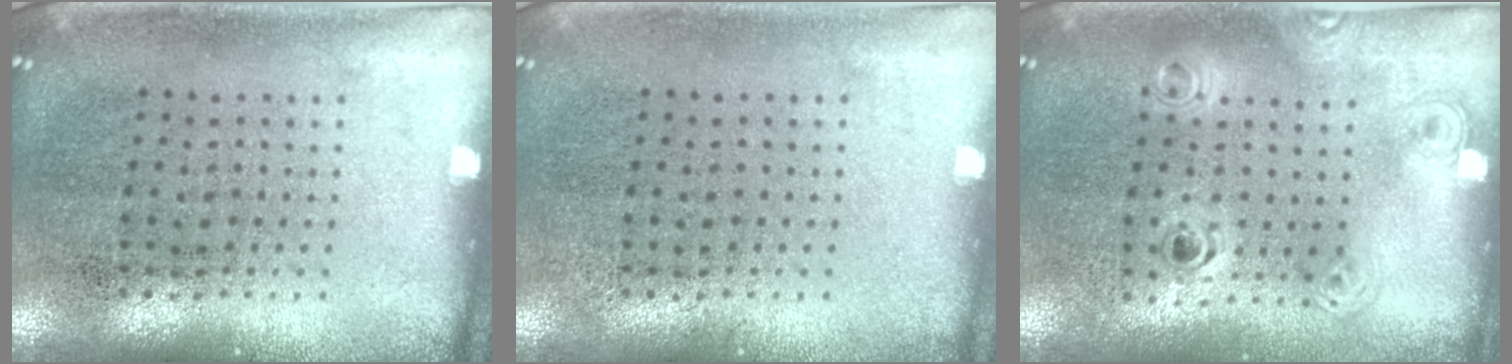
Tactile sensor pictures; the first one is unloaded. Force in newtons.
{"total": 0.0}
{"total": 1.2, "press": 1.0, "slide": 0.7}